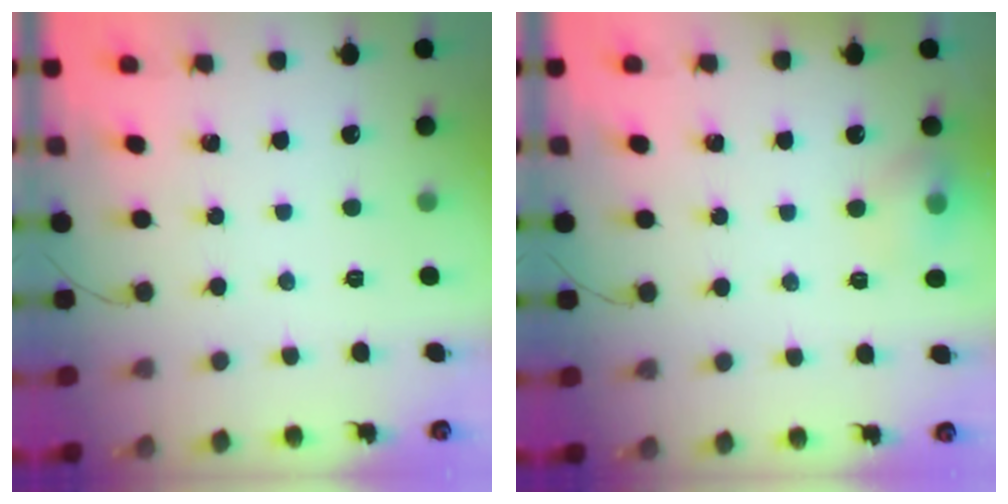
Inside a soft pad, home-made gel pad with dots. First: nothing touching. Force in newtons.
{"total": 7.9, "press": 7.7, "slide": 1.5}